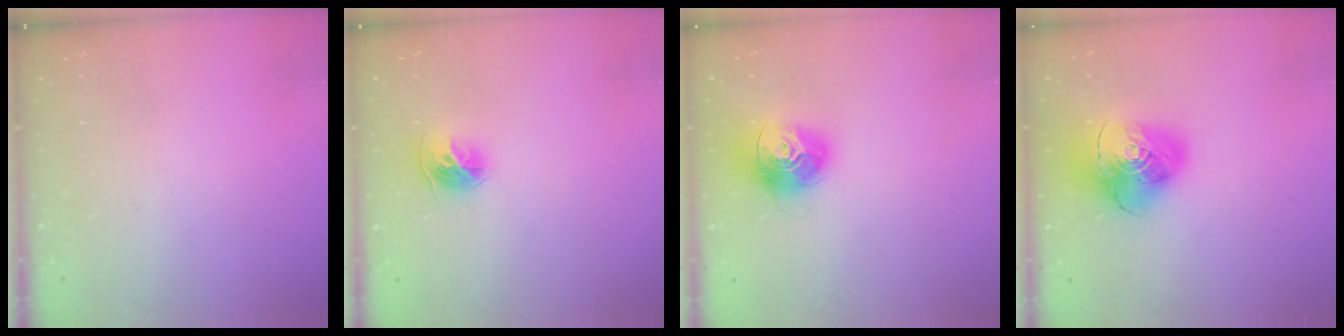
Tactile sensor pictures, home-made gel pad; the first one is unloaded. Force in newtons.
{"total": 9.2, "press": 9.1, "slide": 0.9}
{"total": 14.6, "press": 14.5, "slide": 1.4}
{"total": 15.3, "press": 15.2, "slide": 1.8}